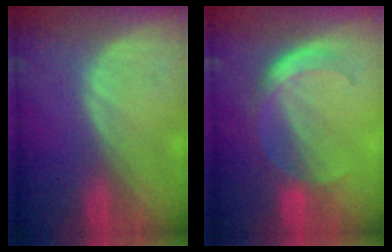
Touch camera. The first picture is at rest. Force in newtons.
{"total": 5.8, "press": 5.0, "slide": 2.8}